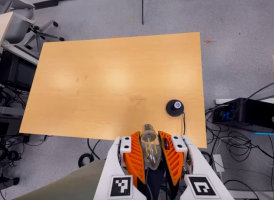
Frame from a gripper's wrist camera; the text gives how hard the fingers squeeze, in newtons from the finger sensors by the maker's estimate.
{"total": 21.1, "left": 22.8, "right": 19.4}